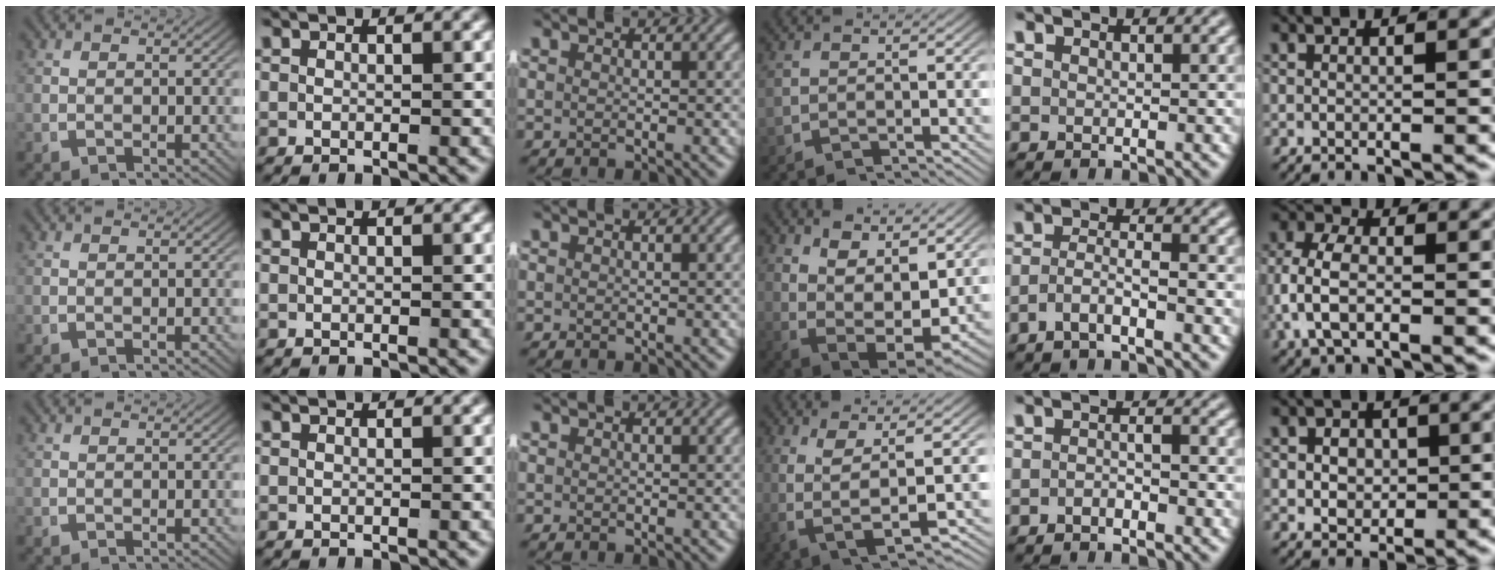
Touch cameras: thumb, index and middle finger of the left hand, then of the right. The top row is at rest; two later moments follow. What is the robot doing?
{"motion": "lift_and_place", "object": "shirt"}